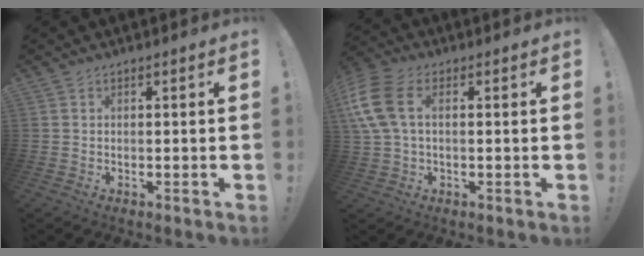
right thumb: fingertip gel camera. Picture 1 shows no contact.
{"total": 11.7, "force": [2.4, 7.3, 8.8], "torque": [-0.199, 0.008, 0.051]}